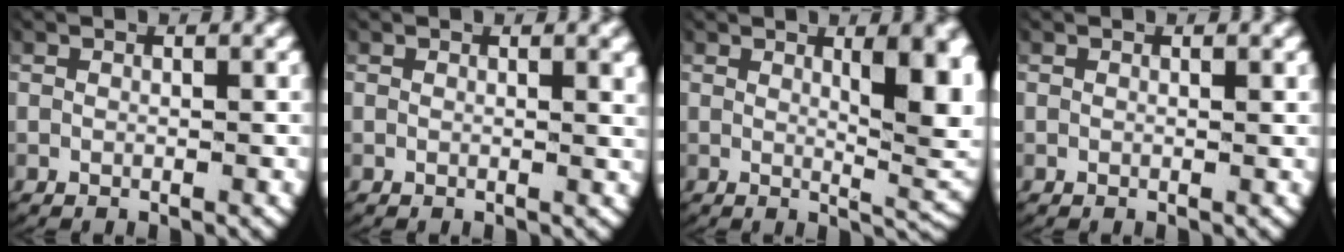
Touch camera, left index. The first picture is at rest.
{"total": 0.9, "force": [0.5, -0.2, 0.7], "torque": [-0.012, -0.005, 0.010]}
{"total": 6.2, "force": [1.3, 2.0, 5.7], "torque": [-0.074, -0.020, 0.030]}
{"total": 0.0}